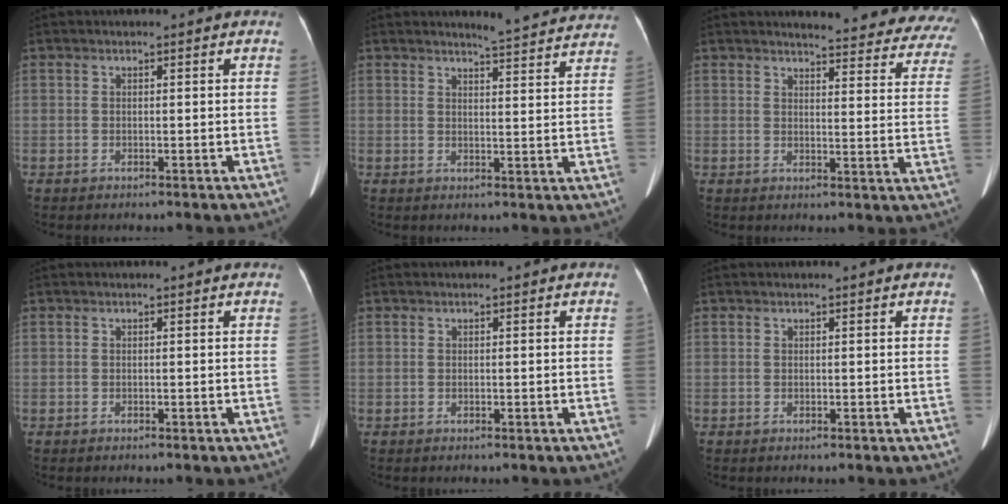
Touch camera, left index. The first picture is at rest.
{"total": 9.6, "force": [9.4, 0.0, 2.2], "torque": [-0.031, -0.017, 0.098]}
{"total": 21.6, "force": [20.6, 3.4, 5.6], "torque": [-0.044, -0.093, 0.210]}
{"total": 0.0}
{"total": 0.0}
{"total": 0.0}